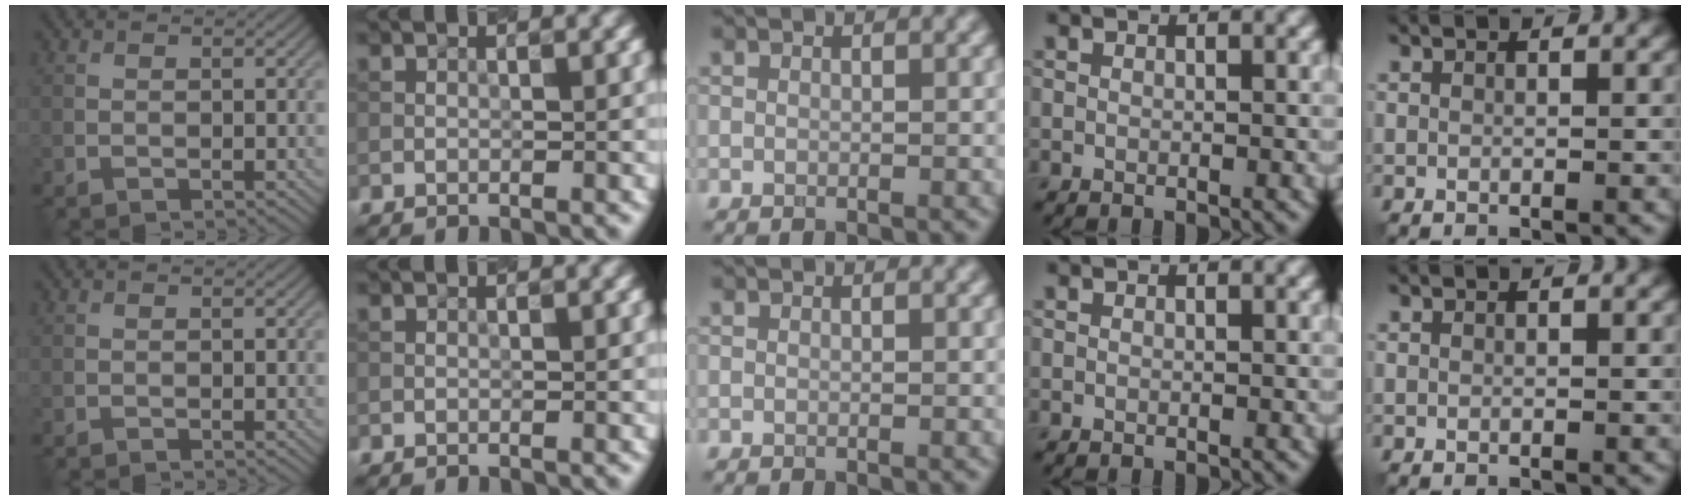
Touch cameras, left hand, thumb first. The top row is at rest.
{}